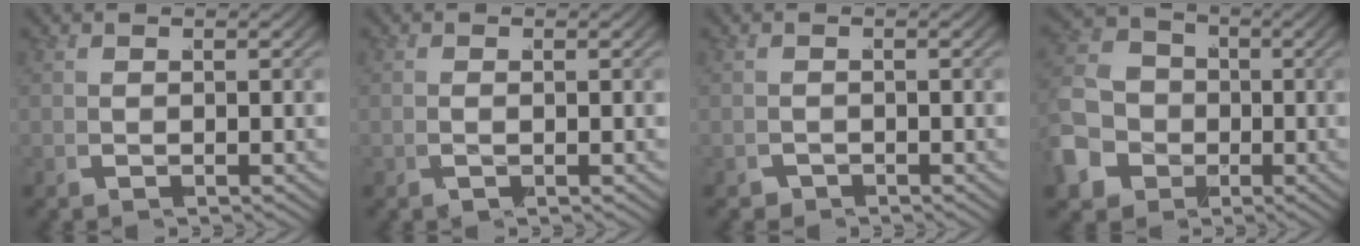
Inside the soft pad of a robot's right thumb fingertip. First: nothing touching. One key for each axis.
{"total": 0.6, "fx": -0.2, "fy": 0.4, "fz": 0.4, "tx": -0.011, "ty": 0.000, "tz": -0.008}
{"total": 1.1, "fx": -1.0, "fy": 0.1, "fz": -0.2, "tx": 0.006, "ty": -0.005, "tz": -0.021}
{"total": 12.4, "fx": -3.3, "fy": 10.9, "fz": 5.1, "tx": -0.124, "ty": -0.038, "tz": -0.061}